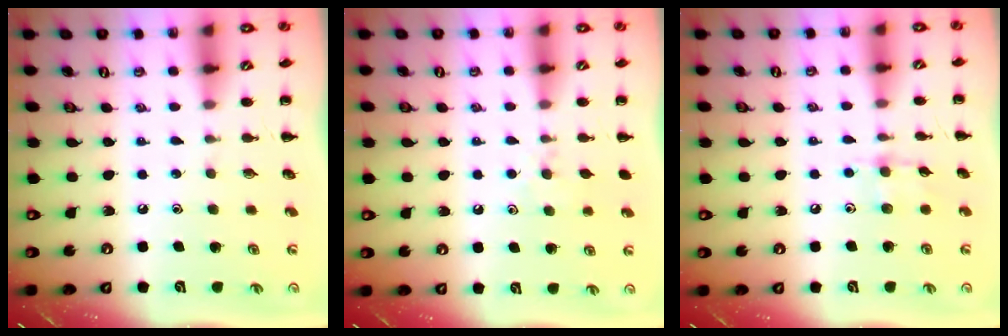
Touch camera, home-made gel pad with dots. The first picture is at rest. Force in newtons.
{"total": 5.4, "press": 5.2, "slide": 1.7}
{"total": 5.3, "press": 5.1, "slide": 1.2}